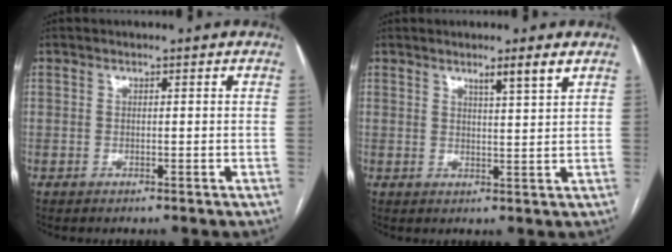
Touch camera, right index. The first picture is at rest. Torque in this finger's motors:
{"motor_torque": [0.07, 0.03, 0.04, 0.05]}